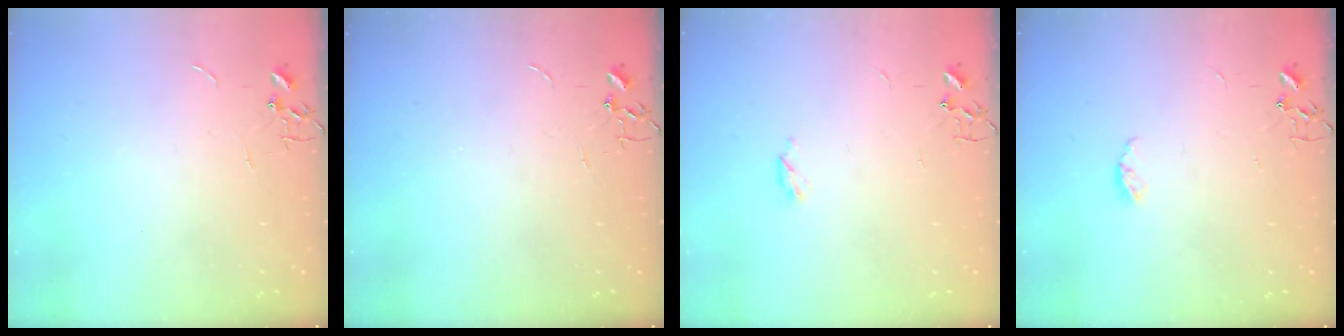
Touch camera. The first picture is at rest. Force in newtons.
{"total": 0.0}
{"total": 3.4, "press": 3.3, "slide": 0.6}
{"total": 4.4, "press": 4.3, "slide": 0.6}